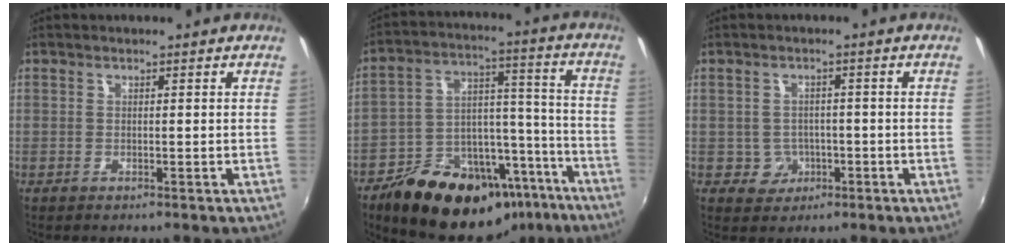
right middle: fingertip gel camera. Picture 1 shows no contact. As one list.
[{"total": 23.9, "force": [-16.7, 12.3, 11.9], "torque": [-0.210, 0.044, -0.220]}, {"total": 4.1, "force": [-1.2, 3.8, 0.6], "torque": [-0.020, 0.007, -0.011]}]